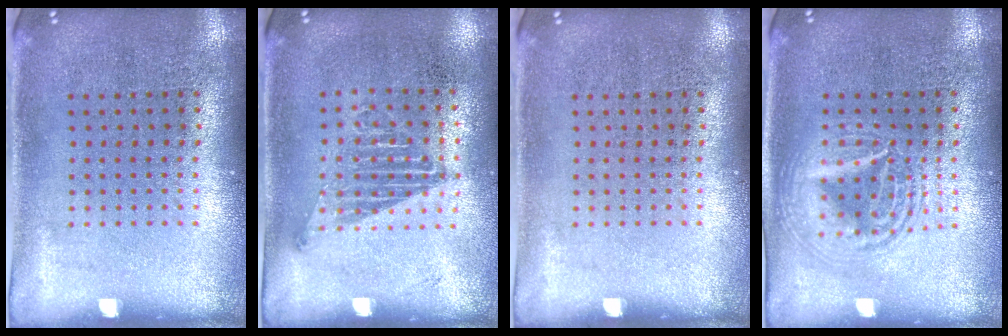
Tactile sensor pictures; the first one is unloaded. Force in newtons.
{"total": 1.1, "press": 1.0, "slide": 0.4}
{"total": 0.0}
{"total": 2.8, "press": 2.8, "slide": 0.4}